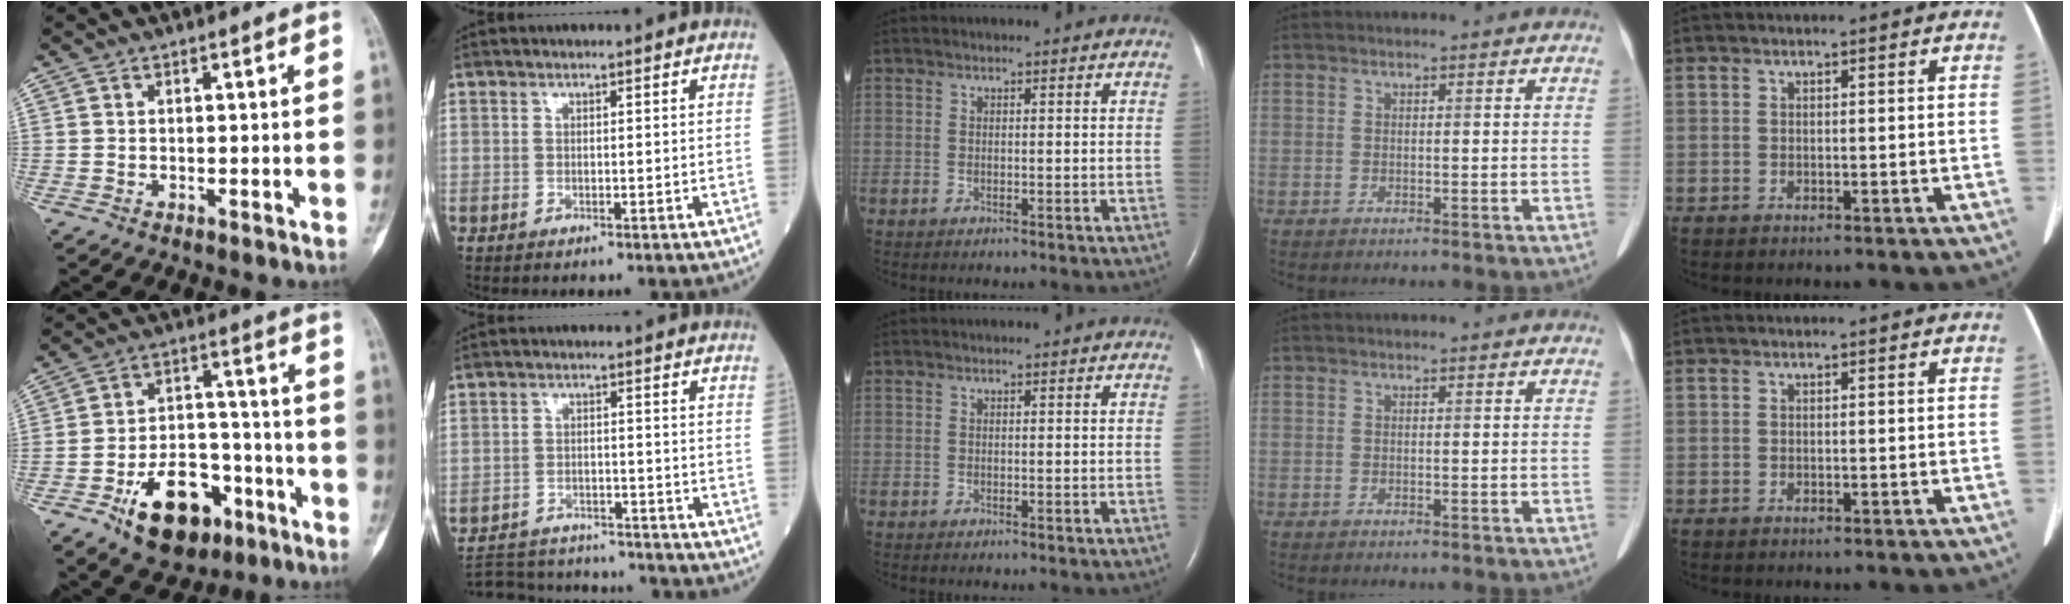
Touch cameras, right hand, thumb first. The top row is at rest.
{"thumb": {"total": 16.3, "force": [-8.6, 9.9, 9.8], "torque": [-0.118, 0.065, -0.127]}, "index": {"total": 13.3, "force": [-12.6, 3.0, 2.9], "torque": [-0.054, 0.010, -0.183]}}